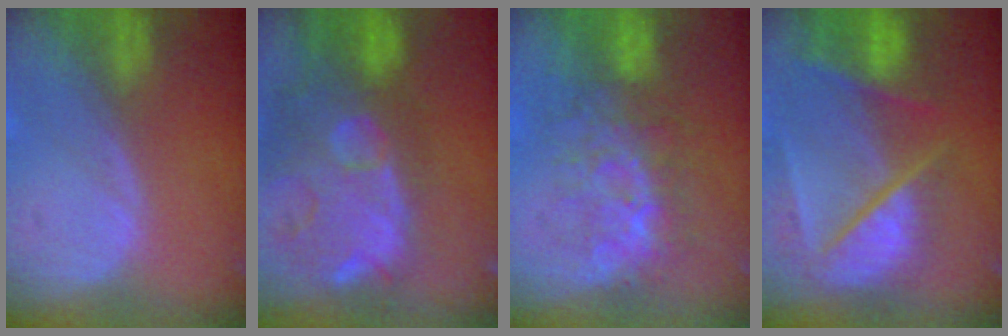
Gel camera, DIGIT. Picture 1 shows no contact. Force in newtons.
{"total": 13.1, "press": 11.3, "slide": 6.5}
{"total": 8.0, "press": 7.6, "slide": 2.4}
{"total": 9.8, "press": 8.4, "slide": 4.9}